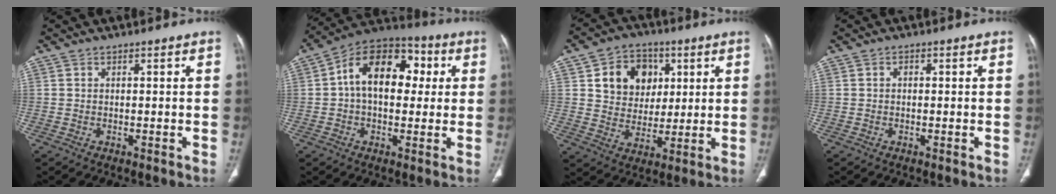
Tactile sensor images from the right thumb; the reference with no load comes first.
{"total": 16.0, "force": [2.5, 10.3, 11.9], "torque": [-0.154, 0.032, 0.028]}
{"total": 12.4, "force": [4.1, 10.1, 5.9], "torque": [-0.049, -0.009, 0.072]}
{"total": 0.8, "force": [0.0, 0.5, 0.6], "torque": [-0.006, 0.002, -0.003]}